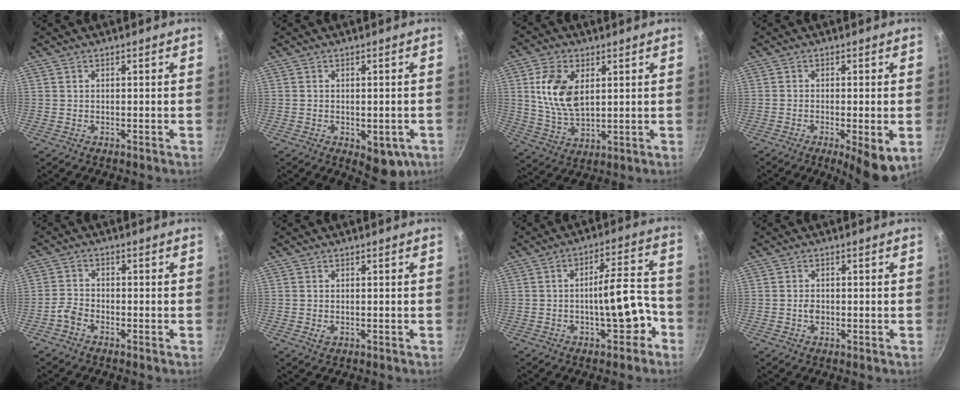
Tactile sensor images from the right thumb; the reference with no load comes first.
{"total": 6.9, "force": [-2.4, 3.8, 5.3], "torque": [-0.042, 0.006, -0.021]}
{"total": 11.4, "force": [2.9, 6.7, 8.7], "torque": [-0.160, -0.016, 0.062]}
{"total": 7.7, "force": [-2.5, 2.0, 7.0], "torque": [-0.102, -0.003, -0.031]}
{"total": 2.8, "force": [-2.0, 1.4, 1.2], "torque": [-0.031, 0.020, -0.047]}
{"total": 1.5, "force": [-0.3, 1.0, 1.1], "torque": [-0.018, -0.002, -0.002]}
{"total": 10.7, "force": [-4.2, 4.0, 9.0], "torque": [-0.097, 0.057, -0.052]}
{"total": 1.9, "force": [-0.4, 1.4, 1.3], "torque": [-0.021, 0.004, -0.007]}